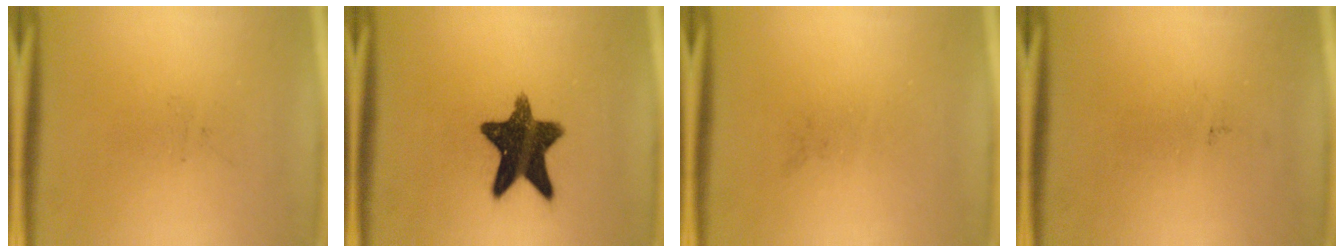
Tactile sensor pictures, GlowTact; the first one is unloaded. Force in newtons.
{"total": 13.3}
{"total": 0.0}
{"total": 0.0}